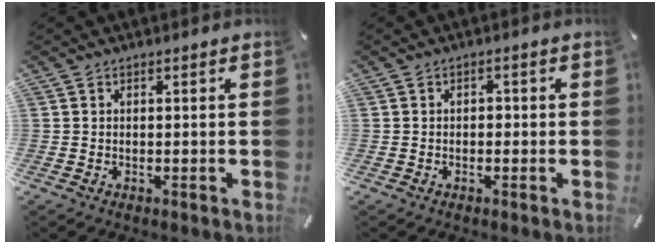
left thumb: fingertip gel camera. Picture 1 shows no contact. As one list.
[{"total": 1.1, "force": [-0.6, 0.8, 0.5], "torque": [-0.012, 0.005, -0.014]}]